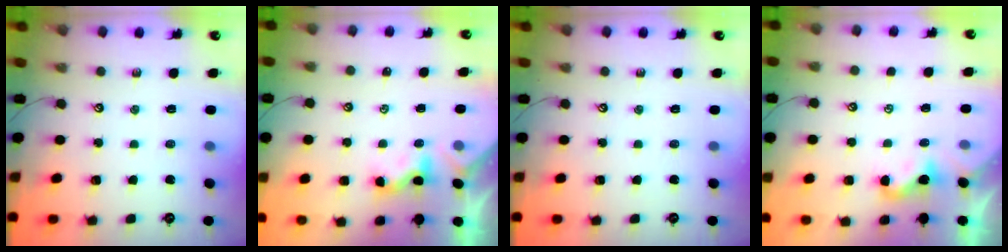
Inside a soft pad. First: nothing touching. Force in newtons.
{"total": 1.7, "press": 1.7, "slide": 0.5}
{"total": 0.0}
{"total": 1.8, "press": 1.8, "slide": 0.3}